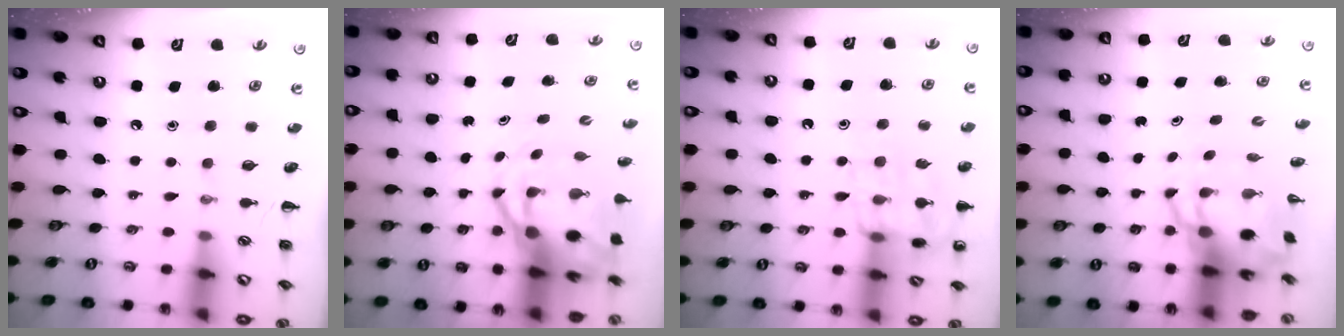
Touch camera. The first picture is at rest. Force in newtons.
{"total": 8.3, "press": 8.0, "slide": 2.2}
{"total": 14.4, "press": 14.4, "slide": 1.1}
{"total": 6.0, "press": 5.8, "slide": 1.6}